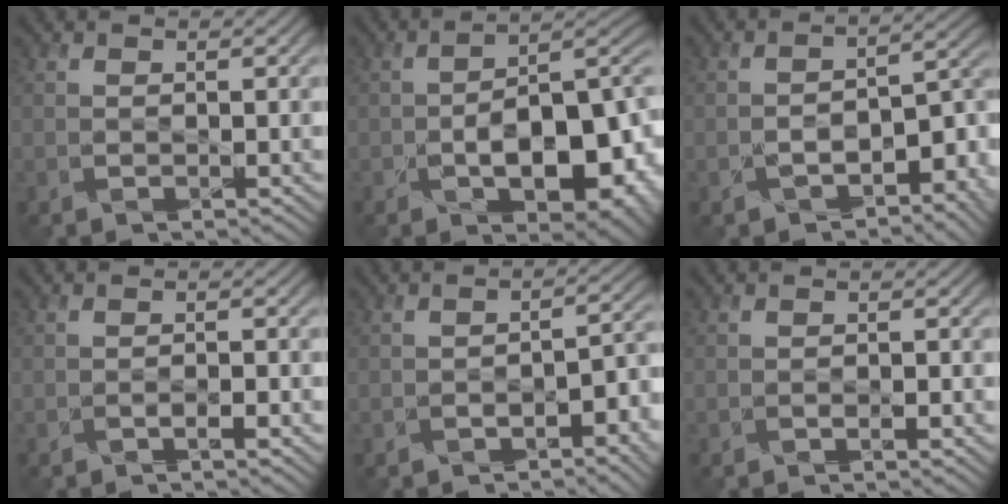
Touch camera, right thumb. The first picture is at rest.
{"total": 13.5, "force": [-3.5, 7.3, 10.8], "torque": [-0.157, -0.025, -0.044]}
{"total": 6.9, "force": [-3.7, 3.4, 4.7], "torque": [-0.059, -0.009, -0.062]}
{"total": 1.6, "force": [-1.1, 0.4, 1.0], "torque": [-0.016, 0.002, -0.019]}
{"total": 4.5, "force": [-2.5, 2.0, 3.2], "torque": [-0.034, 0.001, -0.039]}
{"total": 1.2, "force": [-0.8, 0.6, 0.8], "torque": [-0.012, 0.000, -0.013]}